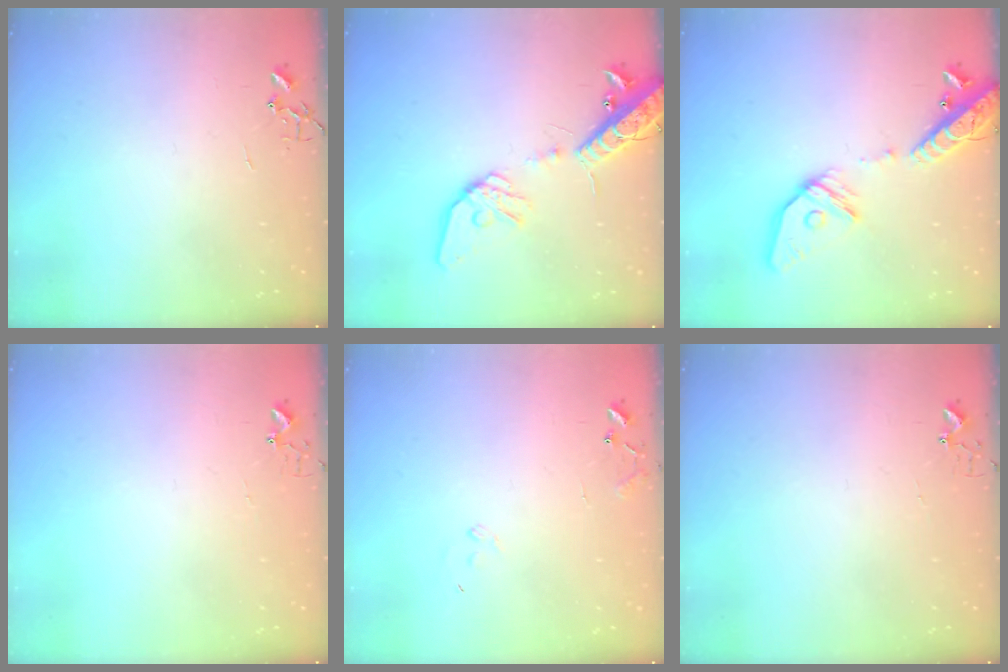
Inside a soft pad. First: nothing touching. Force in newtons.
{"total": 18.9, "press": 18.6, "slide": 3.4}
{"total": 18.3, "press": 17.9, "slide": 3.6}
{"total": 2.7, "press": 2.7, "slide": 0.3}
{"total": 7.6, "press": 7.6, "slide": 0.7}
{"total": 2.7, "press": 2.7, "slide": 0.3}